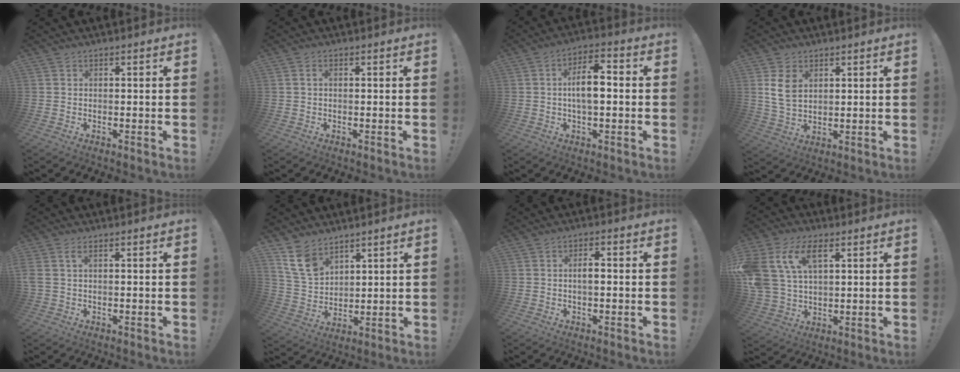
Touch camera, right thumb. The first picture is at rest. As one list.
[{"total": 1.1, "force": [0.1, 0.3, 1.1], "torque": [-0.028, 0.005, 0.002]}, {"total": 8.9, "force": [-0.4, 4.0, 8.0], "torque": [-0.133, 0.005, -0.014]}, {"total": 7.9, "force": [3.0, 5.4, 4.9], "torque": [-0.092, -0.006, 0.056]}, {"total": 2.5, "force": [0.6, 0.8, 2.3], "torque": [-0.055, 0.001, 0.011]}, {"total": 11.2, "force": [7.5, 6.7, 4.8], "torque": [-0.092, -0.036, 0.150]}, {"total": 3.0, "force": [-0.4, 1.1, 2.8], "torque": [-0.047, 0.006, -0.010]}, {"total": 15.1, "force": [6.2, 9.3, 10.2], "torque": [-0.231, -0.009, 0.114]}]